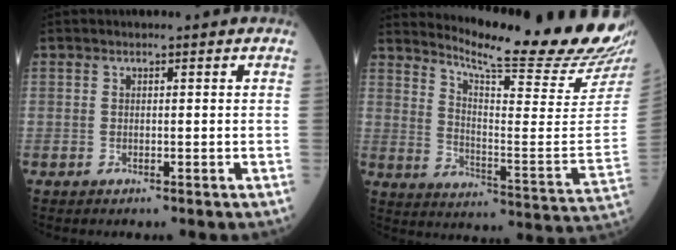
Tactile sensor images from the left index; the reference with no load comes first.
{"total": 22.7, "force": [21.0, -1.1, 8.5], "torque": [-0.152, -0.121, 0.276]}